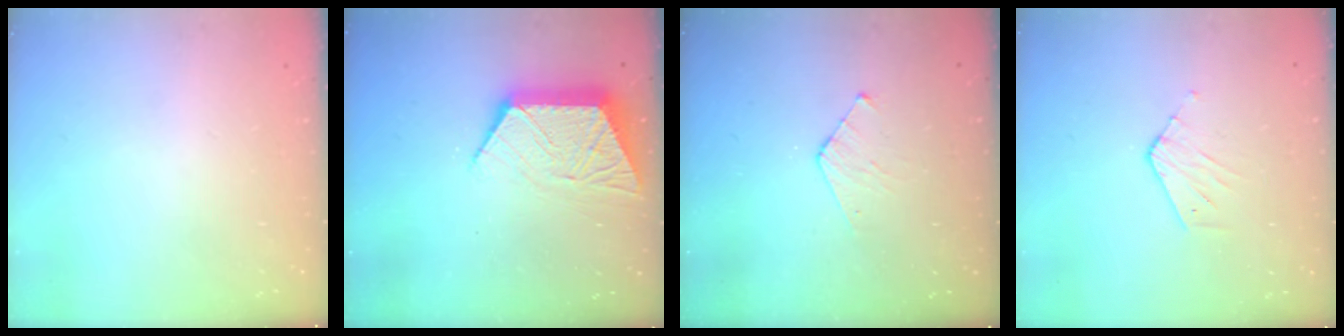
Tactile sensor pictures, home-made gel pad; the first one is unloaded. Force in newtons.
{"total": 12.2, "press": 12.2, "slide": 0.9}
{"total": 4.4, "press": 4.4, "slide": 0.4}
{"total": 3.3, "press": 3.3, "slide": 0.2}